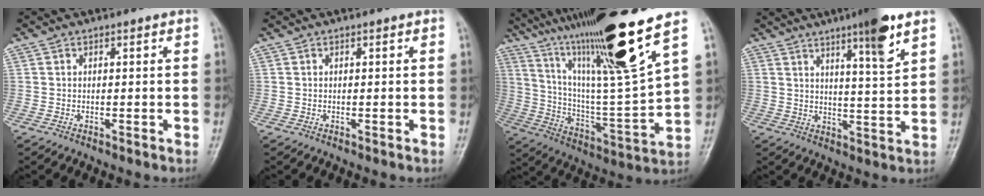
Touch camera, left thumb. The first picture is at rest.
{"total": 0.0}
{"total": 24.7, "force": [15.9, 1.6, 18.8], "torque": [-0.310, -0.065, 0.286]}
{"total": 9.6, "force": [5.8, 1.0, 7.6], "torque": [-0.109, -0.033, 0.086]}